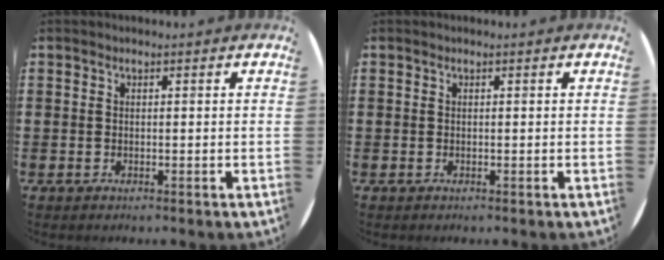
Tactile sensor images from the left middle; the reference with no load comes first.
{"total": 0.0}